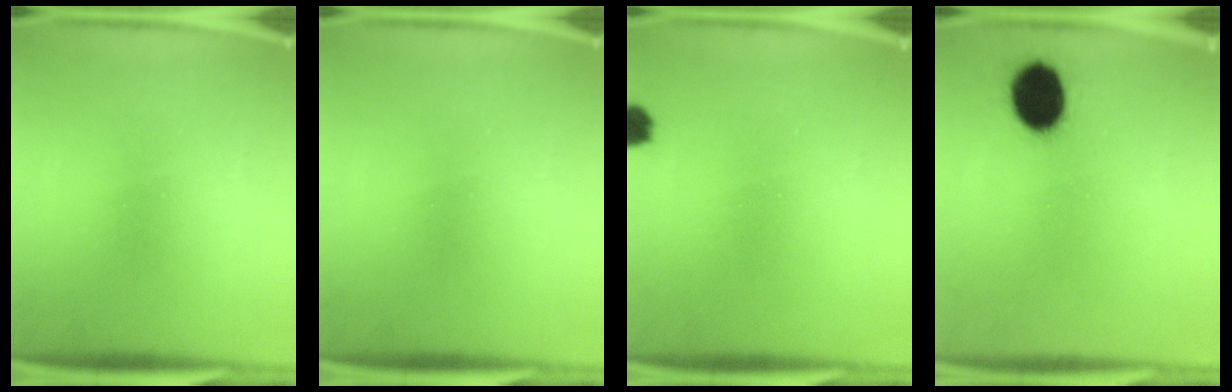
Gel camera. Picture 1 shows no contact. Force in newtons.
{"total": 0.0}
{"total": 2.7}
{"total": 11.0}